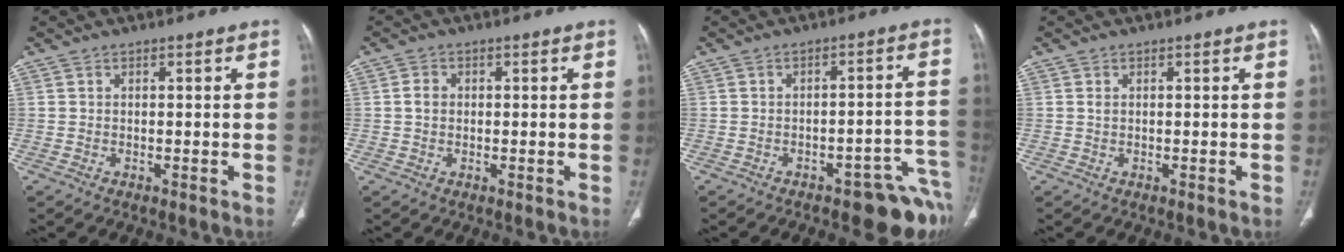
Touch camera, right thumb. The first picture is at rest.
{"total": 2.1, "force": [0.0, 1.7, 1.2], "torque": [-0.019, 0.005, -0.001]}
{"total": 11.5, "force": [-7.6, 4.0, 7.6], "torque": [-0.040, 0.063, -0.096]}
{"total": 0.6, "force": [0.0, 0.3, 0.5], "torque": [-0.008, 0.001, 0.001]}